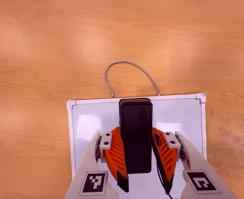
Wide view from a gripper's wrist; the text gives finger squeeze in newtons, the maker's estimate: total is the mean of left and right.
{"total": 7.8, "left": 7.2, "right": 8.5}